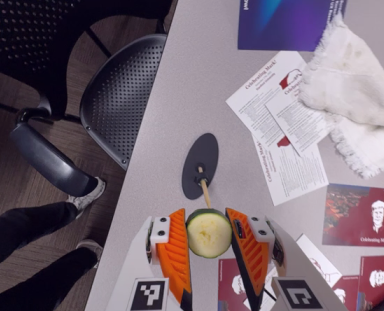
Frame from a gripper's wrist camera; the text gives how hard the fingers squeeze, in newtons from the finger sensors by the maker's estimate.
{"total": 9.6, "left": 9.3, "right": 9.9}